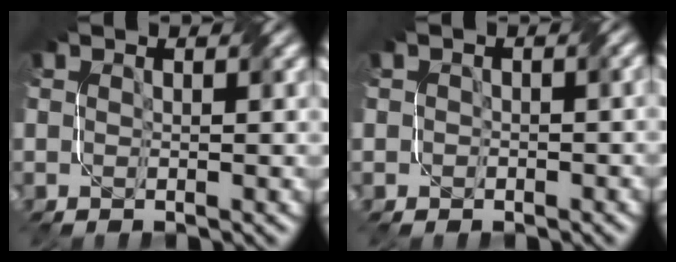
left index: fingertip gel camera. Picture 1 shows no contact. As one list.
[{"total": 1.7, "force": [0.2, 1.5, 0.8], "torque": [-0.005, -0.005, -0.002]}]